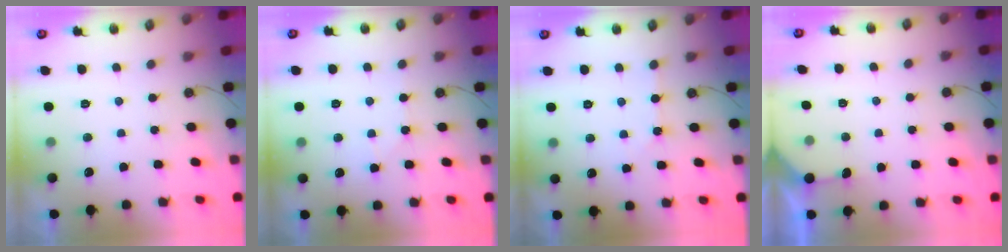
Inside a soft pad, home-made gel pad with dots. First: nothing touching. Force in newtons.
{"total": 3.1, "press": 3.1, "slide": 0.5}
{"total": 1.6, "press": 1.6, "slide": 0.3}
{"total": 3.0, "press": 2.9, "slide": 0.4}